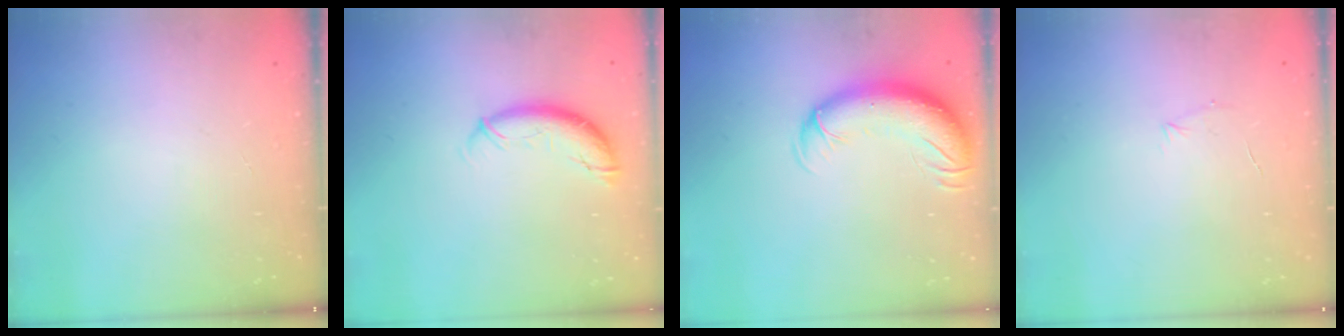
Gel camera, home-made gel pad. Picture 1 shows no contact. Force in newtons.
{"total": 9.4, "press": 9.4, "slide": 0.5}
{"total": 12.9, "press": 12.4, "slide": 3.5}
{"total": 3.9, "press": 3.8, "slide": 1.0}